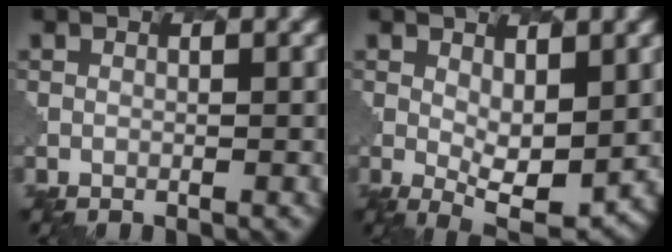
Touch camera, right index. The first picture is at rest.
{"total": 4.4, "force": [0.7, 2.0, 3.9], "torque": [-0.065, -0.010, 0.016]}